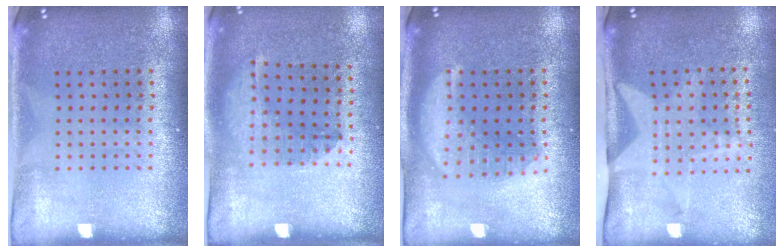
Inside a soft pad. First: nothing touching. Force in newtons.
{"total": 1.4, "press": 0.9, "slide": 1.1}
{"total": 2.8, "press": 2.8, "slide": 0.3}
{"total": 2.0, "press": 1.5, "slide": 1.4}